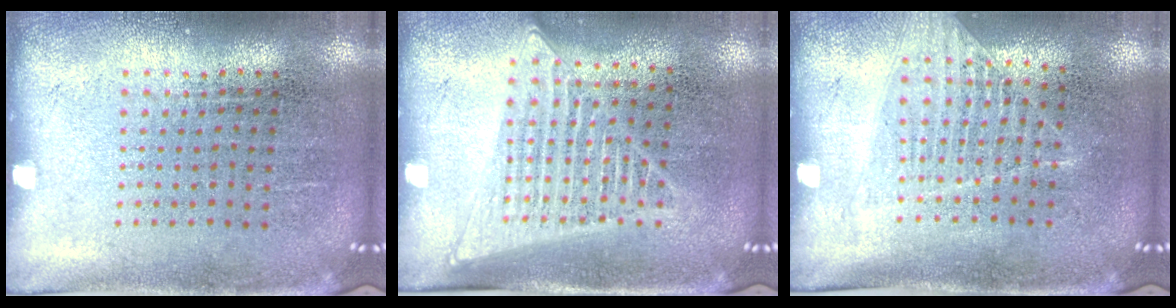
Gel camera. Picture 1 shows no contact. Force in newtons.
{"total": 1.5, "press": 1.3, "slide": 0.6}
{"total": 1.1, "press": 1.1, "slide": 0.4}